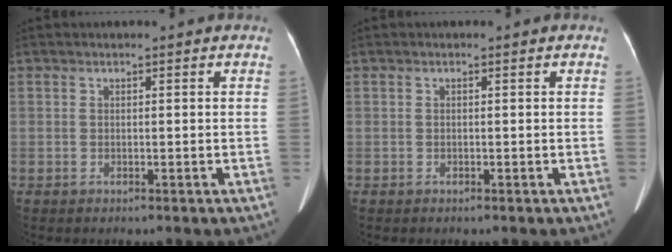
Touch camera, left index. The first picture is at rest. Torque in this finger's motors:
{"motor_torque": [0.01, 0.05, 0.00, 0.00]}